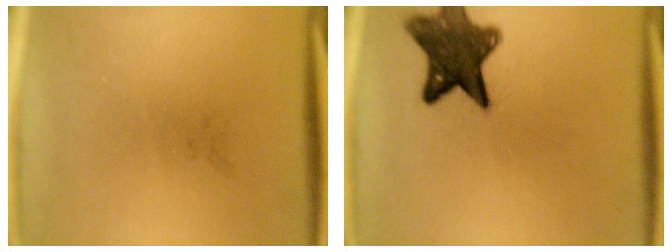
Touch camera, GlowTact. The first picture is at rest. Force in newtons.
{"total": 10.8}